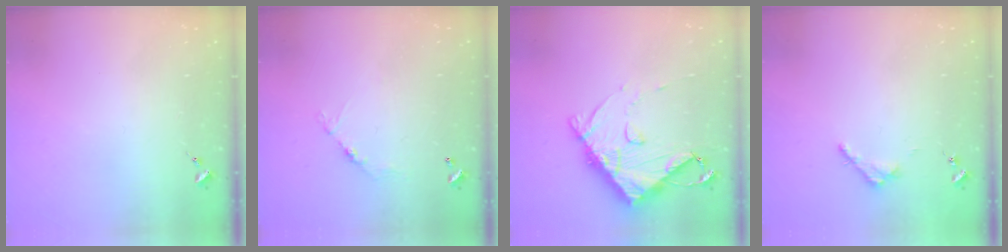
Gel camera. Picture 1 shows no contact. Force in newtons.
{"total": 6.7, "press": 6.7, "slide": 0.5}
{"total": 13.5, "press": 13.4, "slide": 1.5}
{"total": 3.2, "press": 3.2, "slide": 0.4}